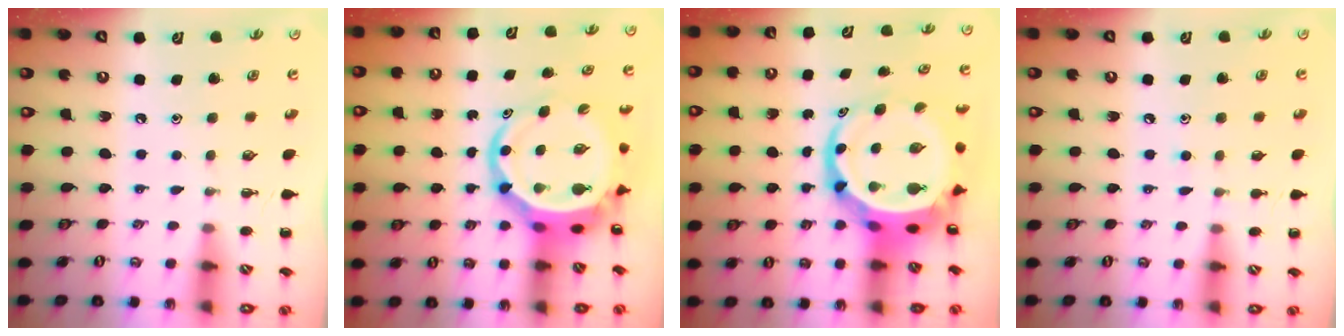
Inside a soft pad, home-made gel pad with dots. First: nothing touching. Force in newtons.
{"total": 8.5, "press": 8.2, "slide": 2.2}
{"total": 9.6, "press": 9.3, "slide": 2.7}
{"total": 6.6, "press": 6.4, "slide": 1.8}